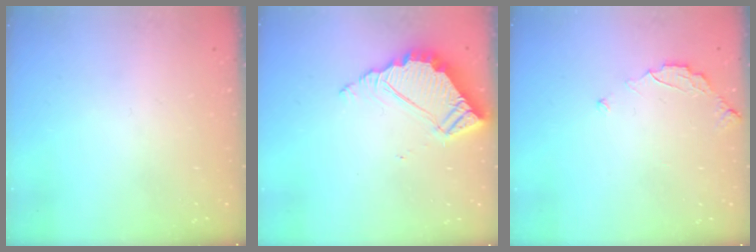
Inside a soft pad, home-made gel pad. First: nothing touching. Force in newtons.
{"total": 6.4, "press": 6.4, "slide": 0.4}
{"total": 2.9, "press": 2.9, "slide": 0.3}